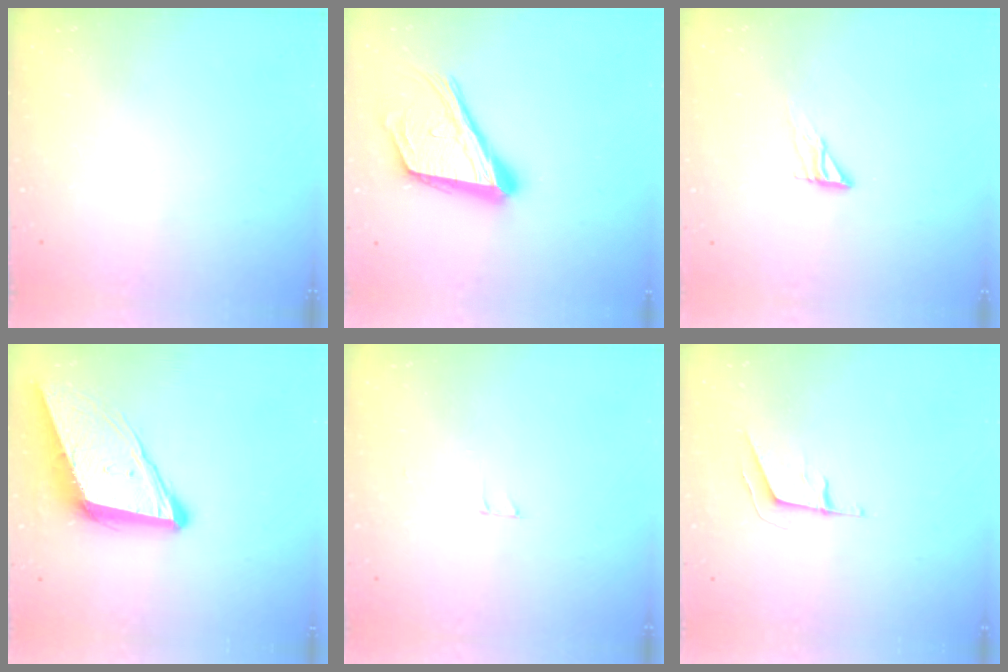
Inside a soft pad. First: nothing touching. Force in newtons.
{"total": 19.7, "press": 19.6, "slide": 2.3}
{"total": 6.3, "press": 6.3, "slide": 0.6}
{"total": 12.6, "press": 12.0, "slide": 3.9}
{"total": 2.5, "press": 2.5, "slide": 0.2}
{"total": 6.1, "press": 6.1, "slide": 0.0}